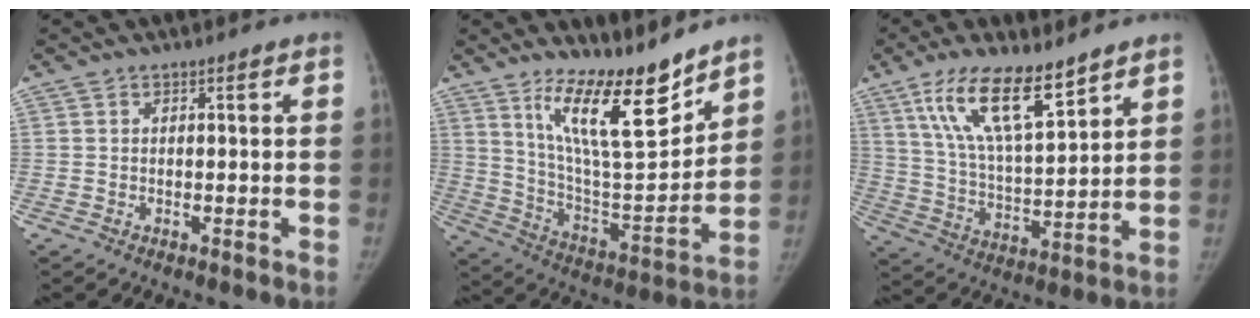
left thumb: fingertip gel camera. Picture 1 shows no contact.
{"total": 17.6, "force": [12.7, 4.3, 11.3], "torque": [-0.150, -0.097, 0.229]}
{"total": 15.3, "force": [9.8, 4.5, 10.8], "torque": [-0.179, -0.047, 0.192]}